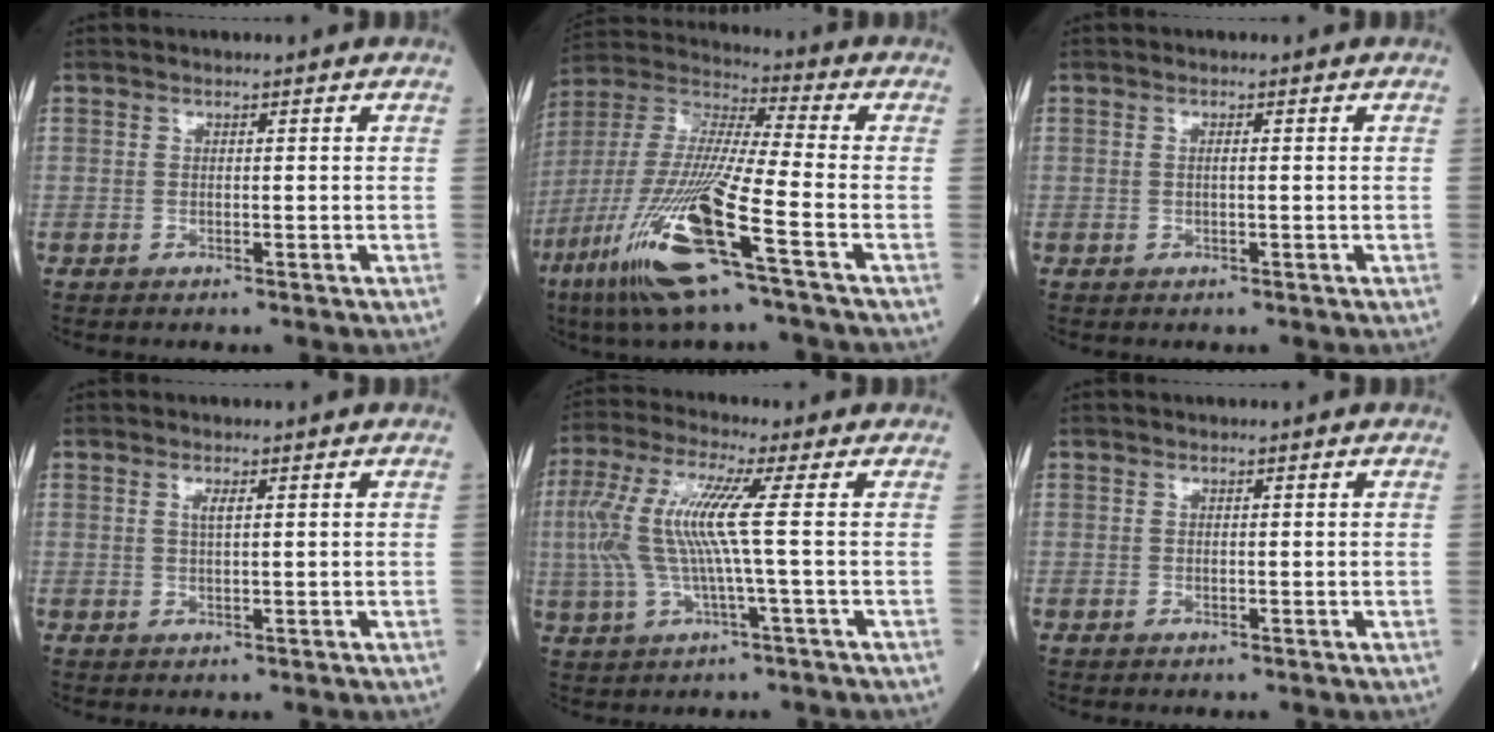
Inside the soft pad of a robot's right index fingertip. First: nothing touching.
{"total": 18.7, "force": [-8.6, 0.2, 16.6], "torque": [-0.379, -0.045, -0.173]}
{"total": 0.7, "force": [0.1, 0.1, 0.7], "torque": [-0.016, 0.000, -0.001]}
{"total": 1.2, "force": [0.5, 0.1, 1.1], "torque": [-0.027, -0.001, 0.008]}
{"total": 10.0, "force": [0.6, -0.2, 10.0], "torque": [-0.226, 0.013, 0.006]}
{"total": 0.0}